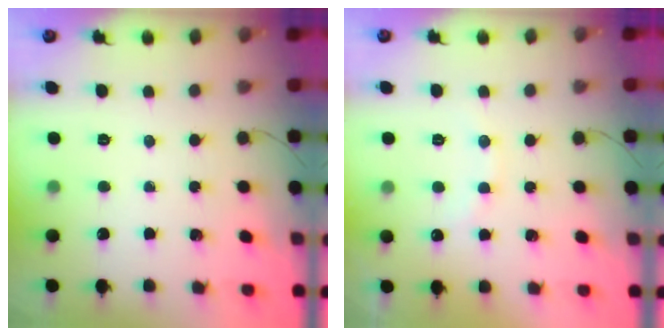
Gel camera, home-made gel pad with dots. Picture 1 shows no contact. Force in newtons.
{"total": 7.9, "press": 7.7, "slide": 1.7}